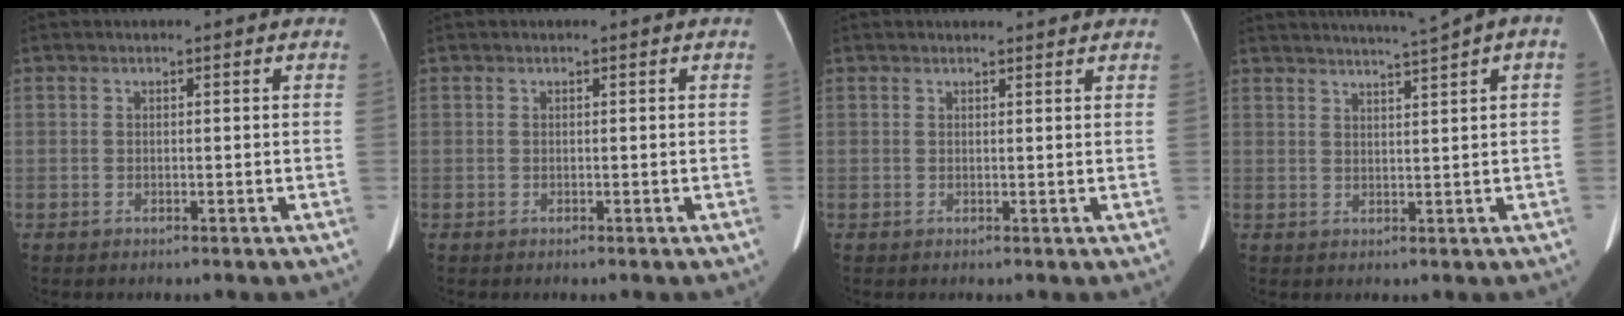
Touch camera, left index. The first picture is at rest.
{"total": 0.0}
{"total": 3.8, "force": [3.7, 0.3, 0.8], "torque": [-0.014, 0.016, 0.043]}
{"total": 6.6, "force": [4.7, -0.8, 4.6], "torque": [-0.067, 0.019, 0.062]}